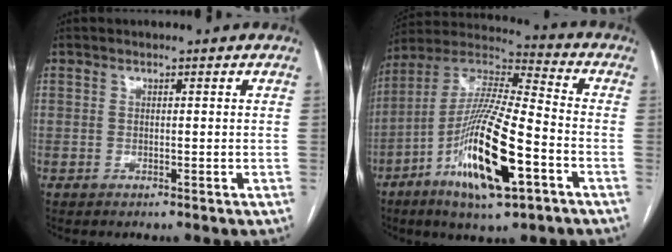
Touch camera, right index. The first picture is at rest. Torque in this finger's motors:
{"motor_torque": [2.14, 0.00, 0.56, 0.16]}